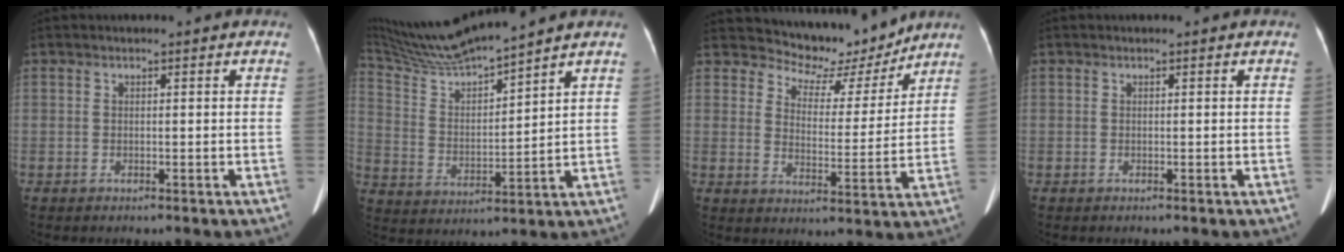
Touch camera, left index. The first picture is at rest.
{"total": 12.7, "force": [11.6, -1.4, 4.8], "torque": [-0.100, 0.001, 0.227]}
{"total": 9.1, "force": [8.6, 2.9, 0.6], "torque": [-0.010, -0.018, 0.124]}
{"total": 0.0}